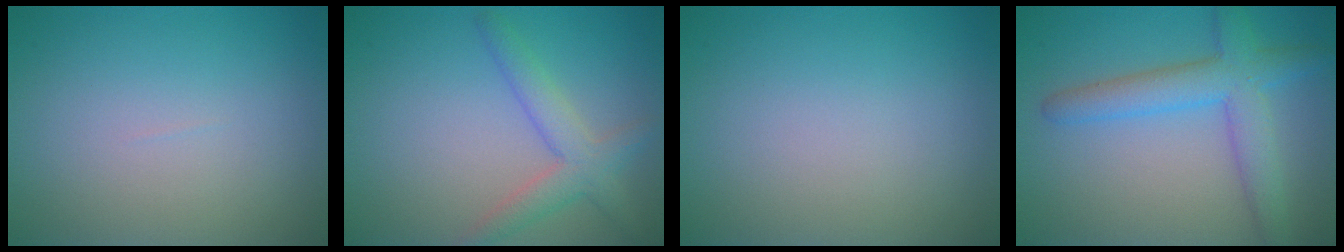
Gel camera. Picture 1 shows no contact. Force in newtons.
{"total": 3.3, "press": 3.3, "slide": 0.1}
{"total": 0.0}
{"total": 4.9, "press": 4.9, "slide": 0.3}